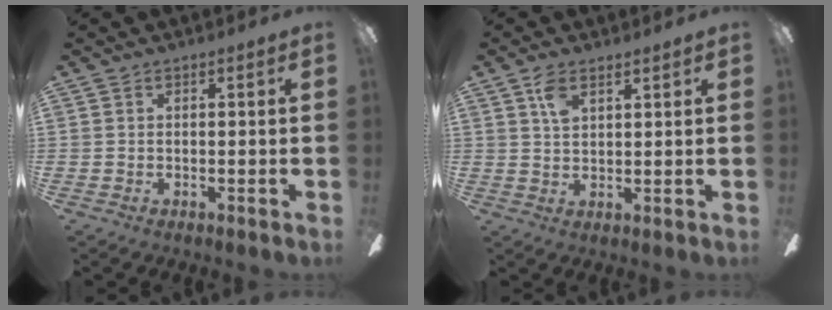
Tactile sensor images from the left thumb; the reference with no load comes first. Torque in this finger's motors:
{"motor_torque": [0.57, 0.50, 0.69, -0.48, 0.09]}